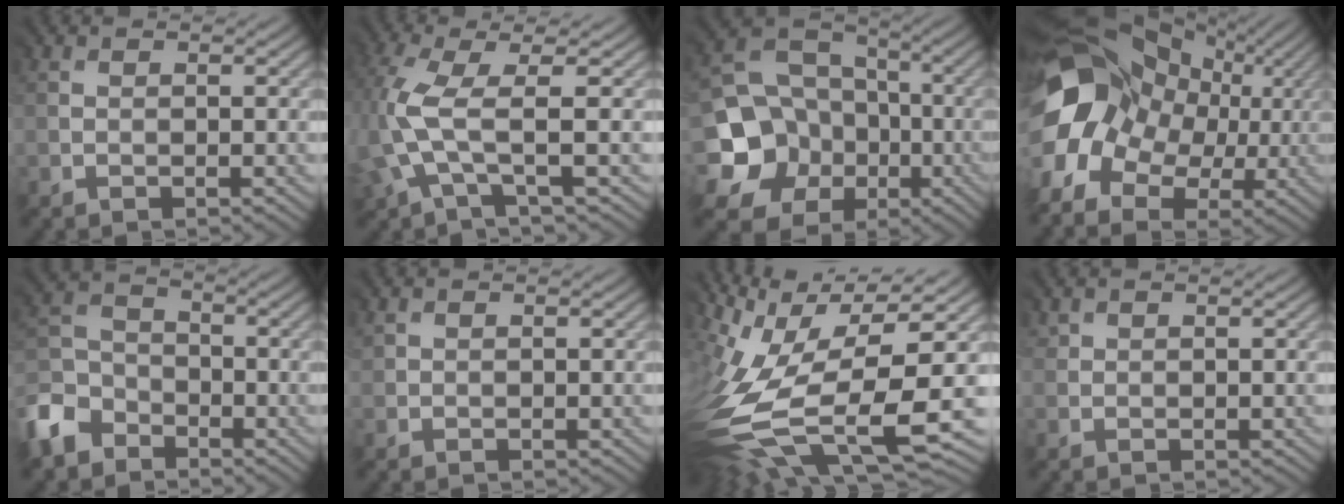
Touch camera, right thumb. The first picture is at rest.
{"total": 5.6, "force": [0.3, 1.1, 5.5], "torque": [-0.156, 0.009, -0.006]}
{"total": 14.0, "force": [-4.0, 12.8, 3.9], "torque": [-0.139, -0.032, -0.077]}
{"total": 13.8, "force": [-0.3, 11.1, 8.2], "torque": [-0.190, -0.012, 0.016]}
{"total": 6.9, "force": [-5.4, 4.3, 0.9], "torque": [-0.059, -0.015, -0.127]}
{"total": 1.3, "force": [1.0, 0.8, 0.4], "torque": [-0.007, 0.001, 0.015]}
{"total": 15.1, "force": [-2.1, 7.4, 13.0], "torque": [-0.283, -0.031, -0.025]}
{"total": 2.0, "force": [1.8, 1.0, -0.1], "torque": [-0.002, 0.000, 0.031]}